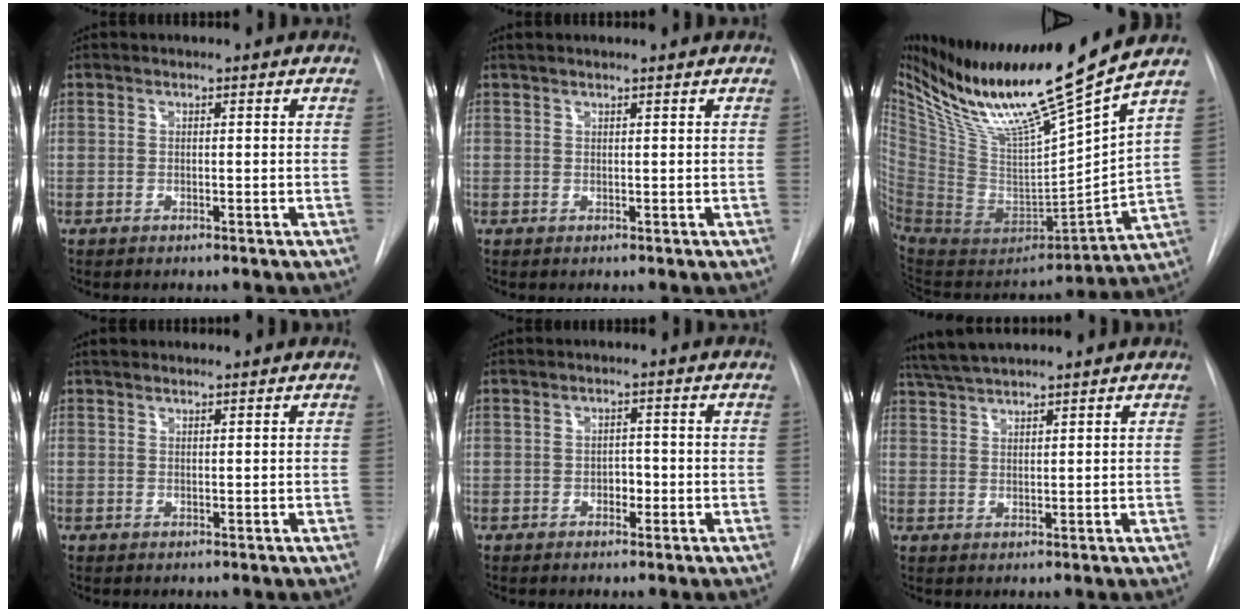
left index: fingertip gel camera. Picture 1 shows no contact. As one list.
[{"total": 2.1, "force": [1.7, -0.1, 1.1], "torque": [-0.010, 0.021, 0.030]}, {"total": 25.1, "force": [19.1, -0.3, 16.2], "torque": [-0.271, -0.031, 0.344]}, {"total": 1.6, "force": [1.4, 0.5, 0.5], "torque": [-0.006, 0.016, 0.024]}, {"total": 1.8, "force": [-0.9, 1.1, 1.0], "torque": [-0.012, 0.002, -0.016]}, {"total": 5.9, "force": [5.4, -0.2, 2.3], "torque": [-0.047, 0.027, 0.102]}]